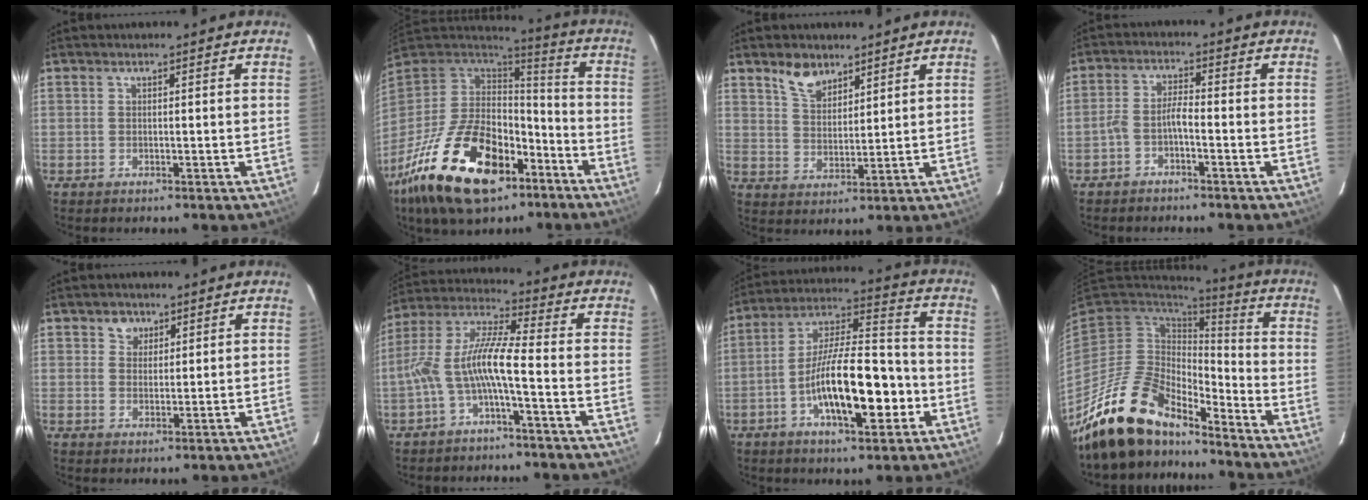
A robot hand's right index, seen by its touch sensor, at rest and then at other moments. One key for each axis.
{"total": 26.7, "fx": -14.2, "fy": 14.0, "fz": 17.7, "tx": -0.353, "ty": -0.026, "tz": -0.229}
{"total": 6.2, "fx": 4.6, "fy": 3.2, "fz": 2.8, "tx": -0.045, "ty": 0.007, "tz": 0.088}
{"total": 3.2, "fx": -2.0, "fy": 0.6, "fz": 2.4, "tx": -0.061, "ty": 0.013, "tz": -0.040}
{"total": 3.1, "fx": 1.7, "fy": 2.5, "fz": 0.5, "tx": 0.002, "ty": 0.009, "tz": 0.029}
{"total": 9.6, "fx": -3.3, "fy": 1.0, "fz": 9.0, "tx": -0.199, "ty": 0.015, "tz": -0.063}
{"total": 16.9, "fx": -5.5, "fy": 5.4, "fz": 15.1, "tx": -0.262, "ty": 0.006, "tz": -0.091}
{"total": 16.7, "fx": -14.1, "fy": 5.8, "fz": 6.9, "tx": -0.146, "ty": -0.005, "tz": -0.256}